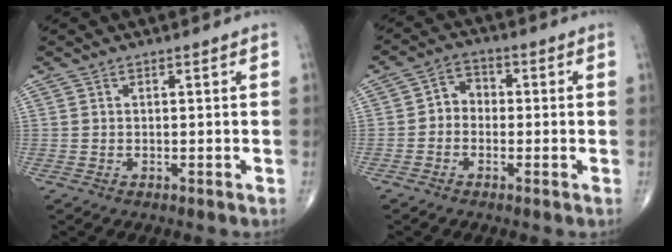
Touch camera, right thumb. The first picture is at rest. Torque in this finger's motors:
{"motor_torque": [-0.31, -0.13, 0.39, 0.09, 0.04]}